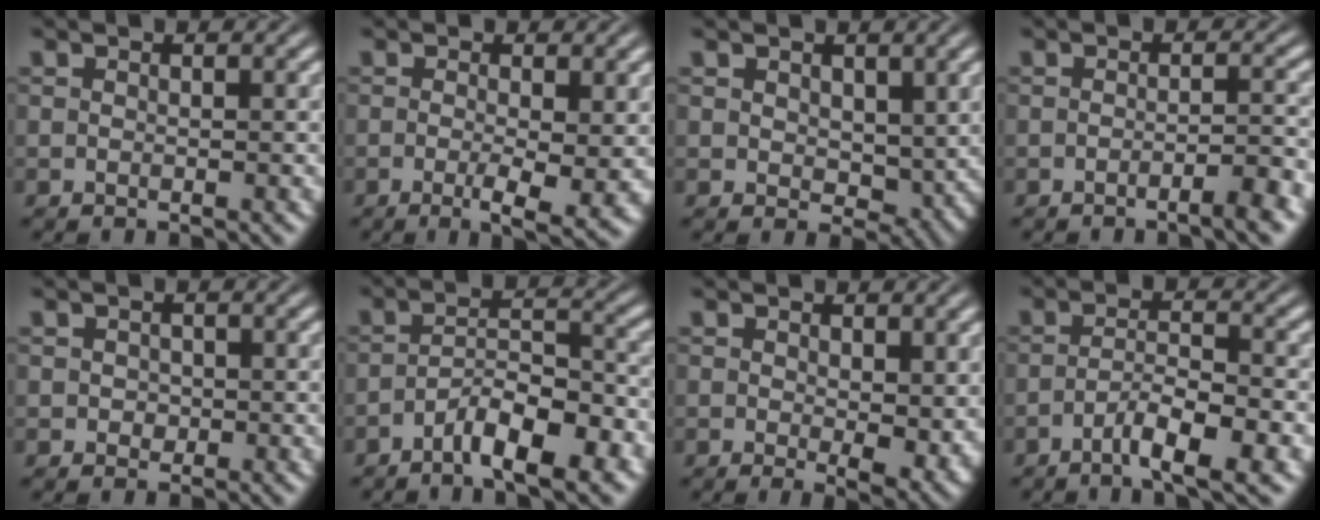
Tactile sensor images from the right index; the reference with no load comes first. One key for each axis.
{"total": 4.3, "fx": -1.8, "fy": 0.8, "fz": 3.8, "tx": -0.060, "ty": -0.023, "tz": -0.022}
{"total": 1.2, "fx": 0.7, "fy": 0.2, "fz": 0.9, "tx": -0.005, "ty": -0.018, "tz": 0.030}
{"total": 2.4, "fx": -1.8, "fy": -0.2, "fz": 1.5, "tx": -0.015, "ty": 0.007, "tz": -0.036}
{"total": 0.5, "fx": -0.1, "fy": 0.5, "fz": 0.3, "tx": 0.003, "ty": 0.002, "tz": -0.001}
{"total": 4.8, "fx": -3.4, "fy": 1.1, "fz": 3.2, "tx": -0.032, "ty": 0.001, "tz": -0.060}
{"total": 2.8, "fx": 0.0, "fy": 0.9, "fz": 2.7, "tx": -0.034, "ty": -0.024, "tz": 0.009}
{"total": 4.3, "fx": -2.7, "fy": 0.2, "fz": 3.3, "tx": -0.045, "ty": -0.009, "tz": -0.041}